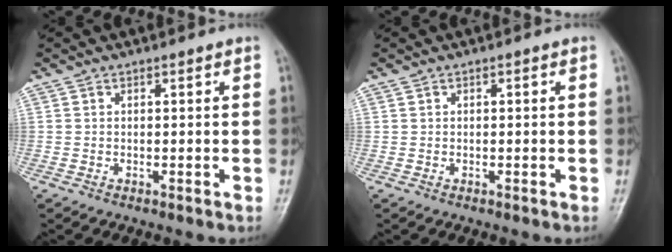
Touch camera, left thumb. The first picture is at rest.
{"total": 0.0}